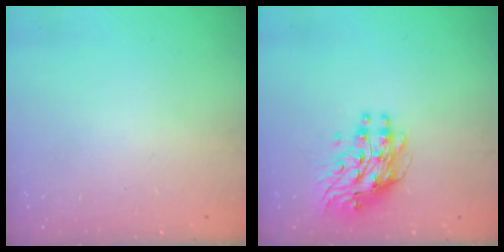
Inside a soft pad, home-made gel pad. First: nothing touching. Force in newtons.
{"total": 9.8, "press": 9.7, "slide": 0.8}